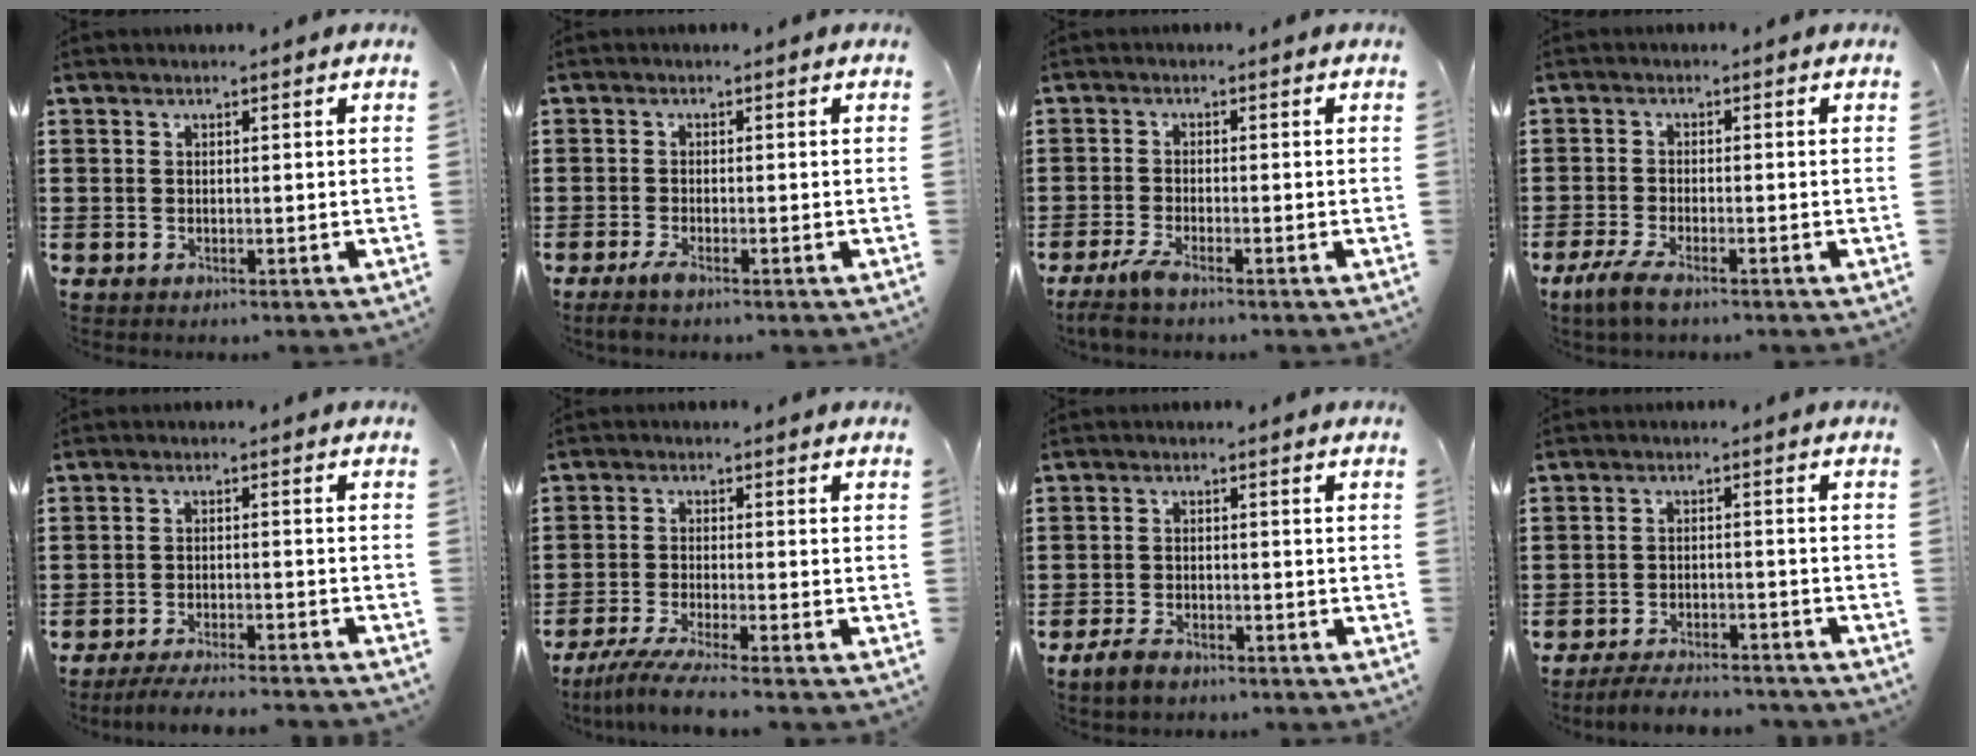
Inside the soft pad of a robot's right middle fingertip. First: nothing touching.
{"total": 1.8, "force": [-1.0, 0.2, 1.5], "torque": [-0.034, -0.007, -0.020]}
{"total": 2.5, "force": [-1.8, 0.0, 1.7], "torque": [-0.045, -0.006, -0.037]}
{"total": 2.9, "force": [-1.9, 0.3, 2.2], "torque": [-0.057, -0.007, -0.041]}
{"total": 3.8, "force": [-3.6, -0.2, 1.2], "torque": [-0.018, -0.003, -0.069]}
{"total": 4.3, "force": [-3.6, -0.4, 2.3], "torque": [-0.061, -0.019, -0.074]}
{"total": 2.5, "force": [-2.0, 1.0, 1.2], "torque": [-0.030, 0.003, -0.043]}
{"total": 3.9, "force": [-3.8, 0.2, 0.9], "torque": [-0.015, 0.003, -0.076]}